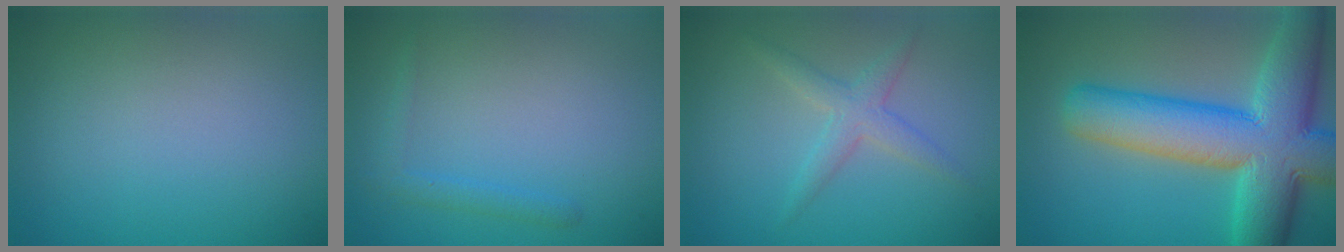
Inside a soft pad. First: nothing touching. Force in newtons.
{"total": 1.5, "press": 1.5, "slide": 0.1}
{"total": 2.3, "press": 2.3, "slide": 0.1}
{"total": 12.4, "press": 12.4, "slide": 0.6}